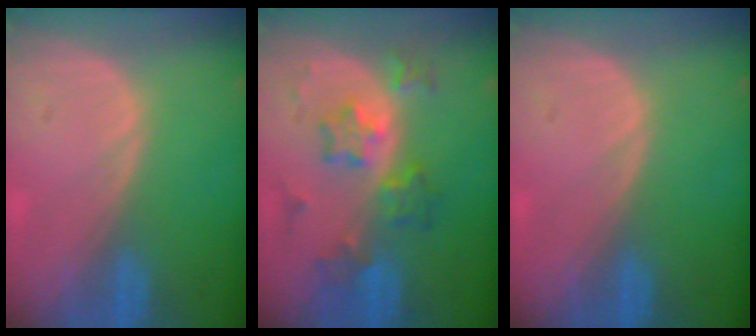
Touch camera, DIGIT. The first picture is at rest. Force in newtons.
{"total": 6.6, "press": 6.6, "slide": 0.1}
{"total": 0.0}